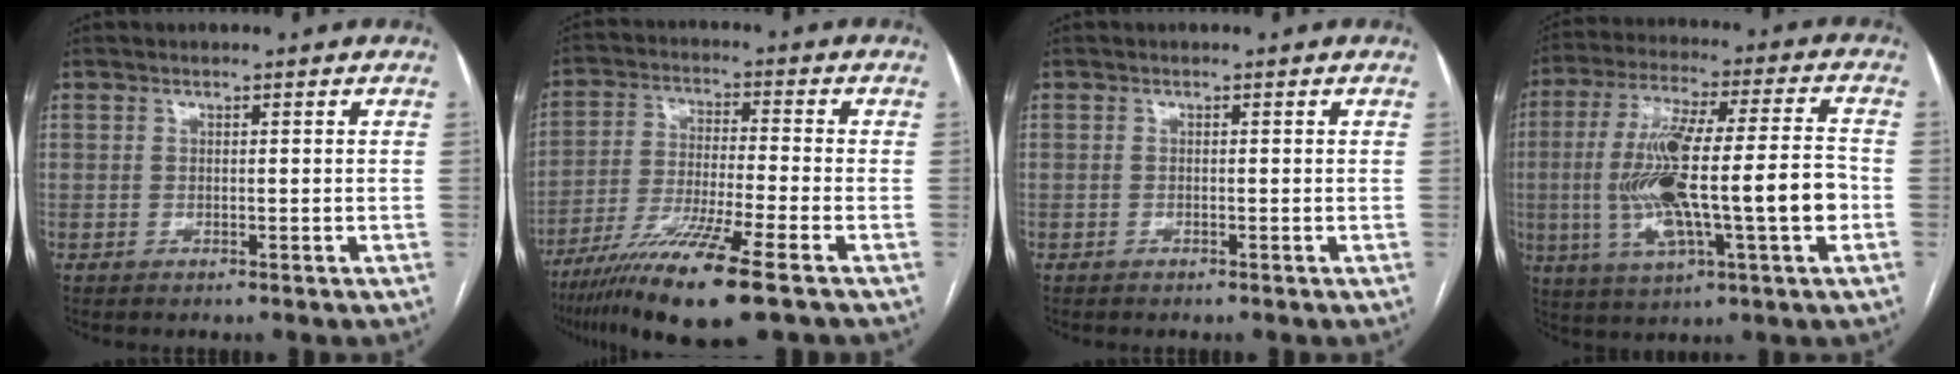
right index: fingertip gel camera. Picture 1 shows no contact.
{"total": 14.3, "force": [-9.3, -0.4, 10.8], "torque": [-0.214, -0.041, -0.168]}
{"total": 0.0}
{"total": 18.7, "force": [-2.7, 2.7, 18.3], "torque": [-0.349, 0.013, -0.040]}